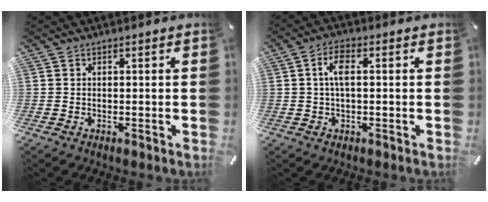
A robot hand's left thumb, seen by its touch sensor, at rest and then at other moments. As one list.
[{"total": 5.3, "force": [0.6, 2.2, 4.7], "torque": [-0.099, 0.008, 0.008]}]